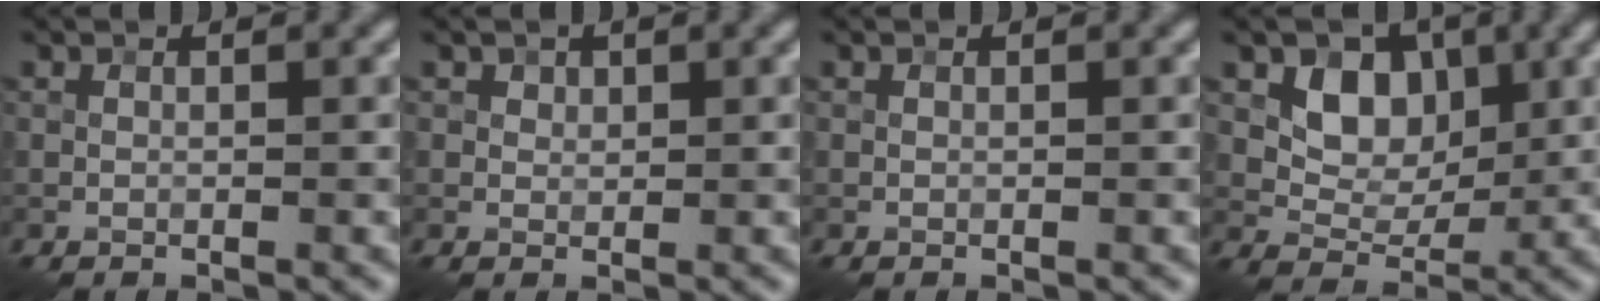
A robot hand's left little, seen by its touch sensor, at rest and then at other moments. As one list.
[{"total": 1.0, "force": [0.6, 0.7, 0.2], "torque": [-0.003, -0.003, 0.006]}, {"total": 0.0}, {"total": 4.6, "force": [1.5, 3.5, 2.6], "torque": [-0.037, -0.005, 0.020]}]